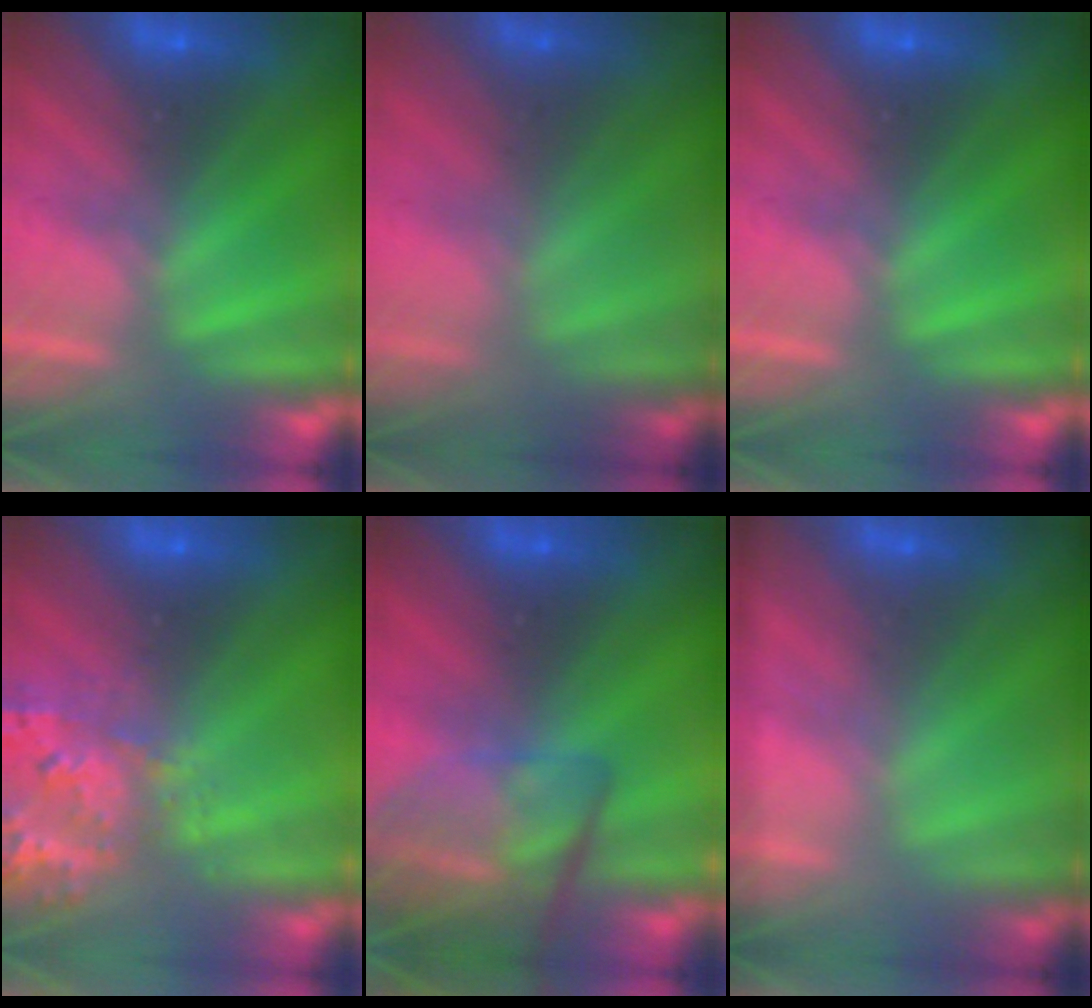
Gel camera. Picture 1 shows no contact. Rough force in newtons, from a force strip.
{"total": 1.4}
{"total": 0.0}
{"total": 2.8}
{"total": 8.3}
{"total": 1.7}